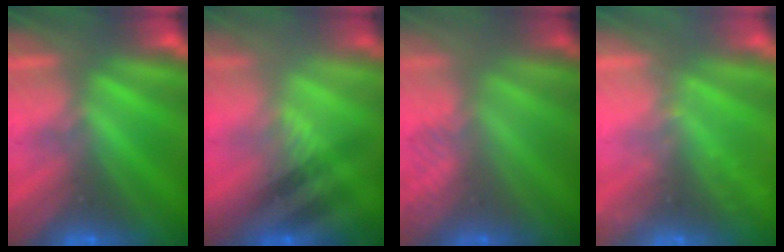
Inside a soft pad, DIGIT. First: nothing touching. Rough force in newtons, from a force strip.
{"total": 2.3}
{"total": 2.8}
{"total": 2.3}